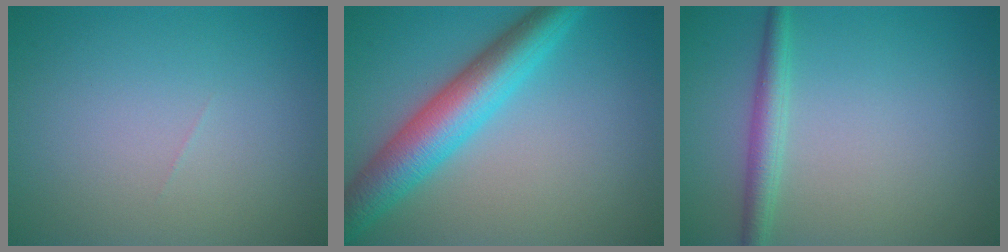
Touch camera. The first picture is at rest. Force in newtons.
{"total": 7.0, "press": 7.0, "slide": 0.1}
{"total": 2.3, "press": 2.3, "slide": 0.0}